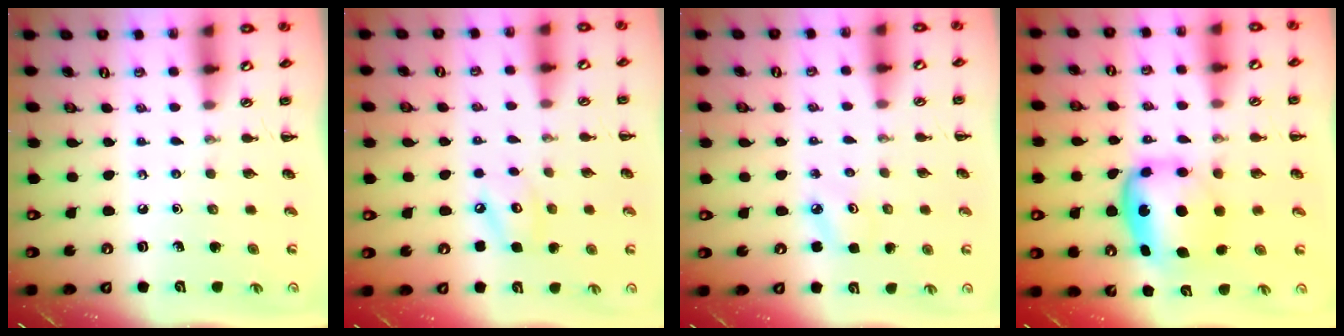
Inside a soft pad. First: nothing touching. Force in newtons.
{"total": 5.7, "press": 5.6, "slide": 0.8}
{"total": 4.3, "press": 4.2, "slide": 1.0}
{"total": 6.9, "press": 6.8, "slide": 1.4}